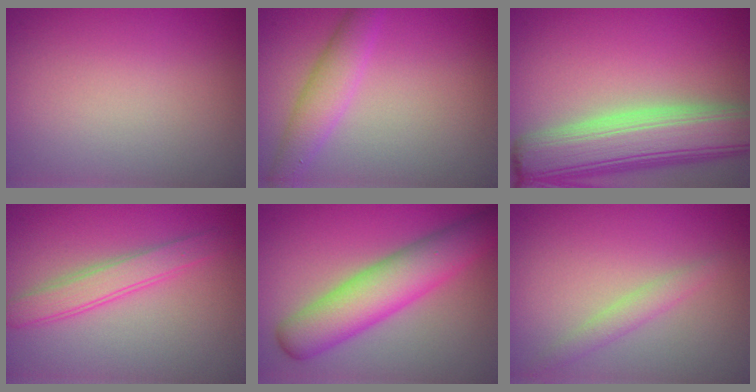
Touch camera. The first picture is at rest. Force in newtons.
{"total": 3.0, "press": 3.0, "slide": 0.1}
{"total": 9.7, "press": 9.7, "slide": 1.0}
{"total": 2.8, "press": 2.8, "slide": 0.2}
{"total": 7.0, "press": 7.0, "slide": 0.2}
{"total": 1.6, "press": 1.6, "slide": 0.0}